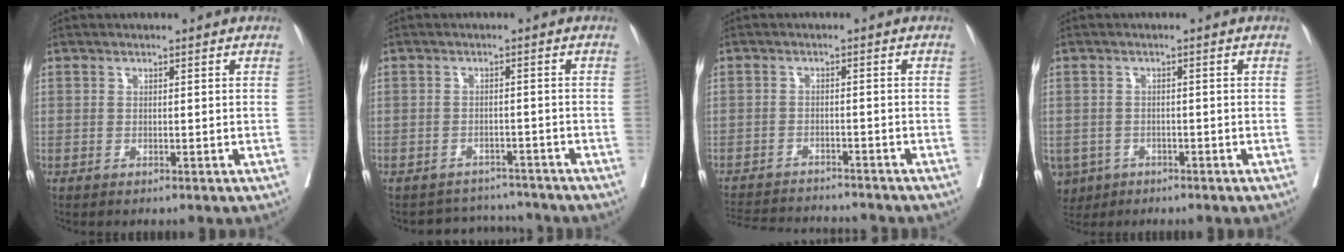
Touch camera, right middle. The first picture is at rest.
{"total": 5.2, "force": [-4.9, 1.3, -1.1], "torque": [0.016, 0.020, -0.066]}
{"total": 11.9, "force": [-11.3, 1.5, 3.2], "torque": [-0.057, -0.001, -0.159]}
{"total": 5.8, "force": [-3.3, 4.7, 1.2], "torque": [-0.029, 0.002, -0.050]}